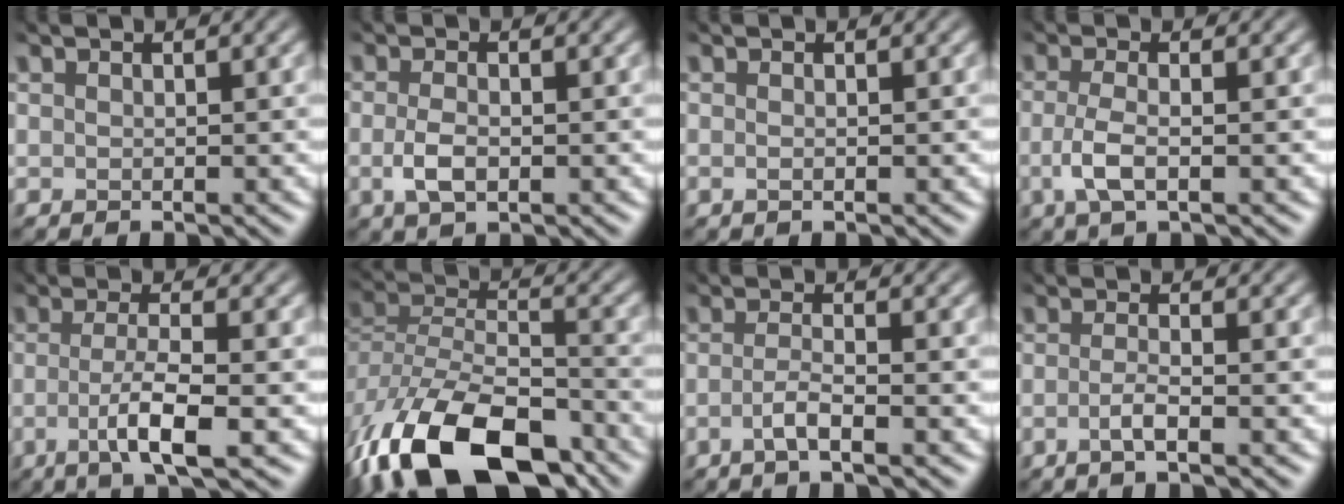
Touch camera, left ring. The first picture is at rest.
{"total": 2.2, "force": [-1.1, 0.5, 1.8], "torque": [-0.047, -0.001, -0.012]}
{"total": 1.3, "force": [0.3, 0.5, 1.1], "torque": [-0.004, 0.000, -0.014]}
{"total": 2.8, "force": [-1.5, 0.6, 2.3], "torque": [-0.058, -0.006, -0.019]}
{"total": 4.9, "force": [-2.0, 1.0, 4.3], "torque": [-0.079, -0.013, -0.030]}
{"total": 14.1, "force": [-10.1, 6.2, 7.8], "torque": [-0.179, -0.028, -0.166]}
{"total": 2.7, "force": [-1.7, 0.6, 2.0], "torque": [-0.038, -0.008, -0.029]}
{"total": 2.6, "force": [-1.6, 0.7, 2.0], "torque": [-0.035, -0.008, -0.027]}